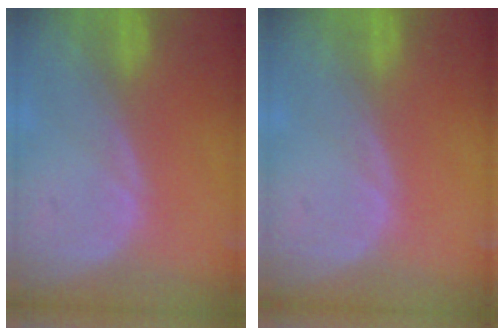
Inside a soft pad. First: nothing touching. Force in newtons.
{"total": 0.0}